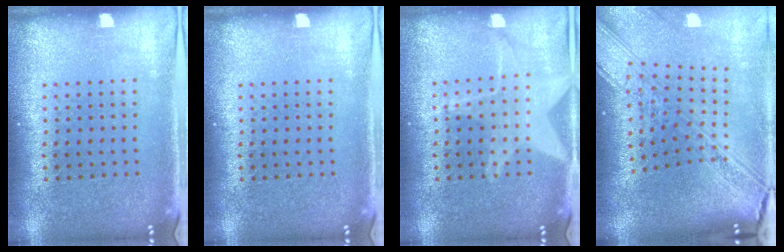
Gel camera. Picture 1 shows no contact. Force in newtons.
{"total": 0.0}
{"total": 2.8, "press": 2.8, "slide": 0.3}
{"total": 3.8, "press": 2.7, "slide": 2.7}